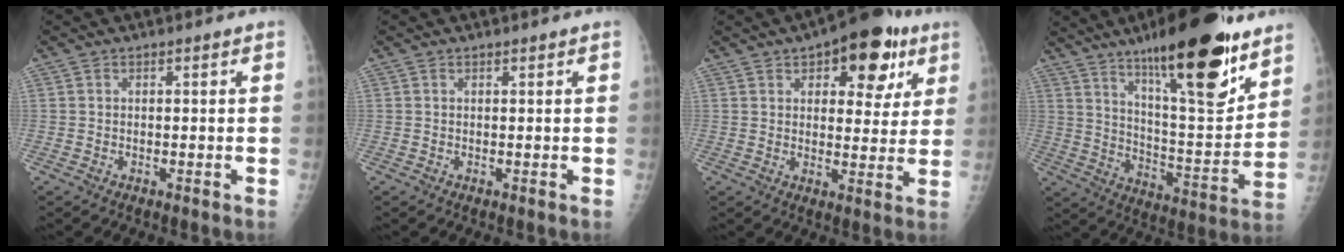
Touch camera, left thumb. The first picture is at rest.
{"total": 0.0}
{"total": 14.6, "force": [7.2, 7.4, 10.3], "torque": [-0.080, -0.014, 0.093]}
{"total": 24.0, "force": [15.3, 5.9, 17.5], "torque": [-0.238, -0.076, 0.245]}